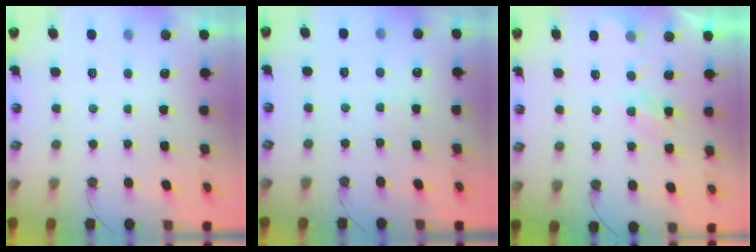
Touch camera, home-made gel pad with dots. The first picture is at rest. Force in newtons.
{"total": 2.7, "press": 2.6, "slide": 0.4}
{"total": 3.2, "press": 3.2, "slide": 0.6}